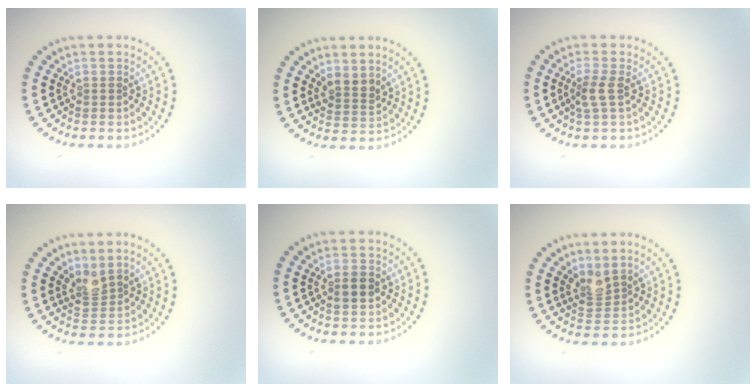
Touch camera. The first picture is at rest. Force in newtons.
{"total": 2.1, "press": 1.7, "slide": 1.2}
{"total": 1.7, "press": 1.4, "slide": 1.0}
{"total": 2.0, "press": 1.5, "slide": 1.4}
{"total": 1.8, "press": 1.8, "slide": 0.2}
{"total": 2.1, "press": 1.5, "slide": 1.5}